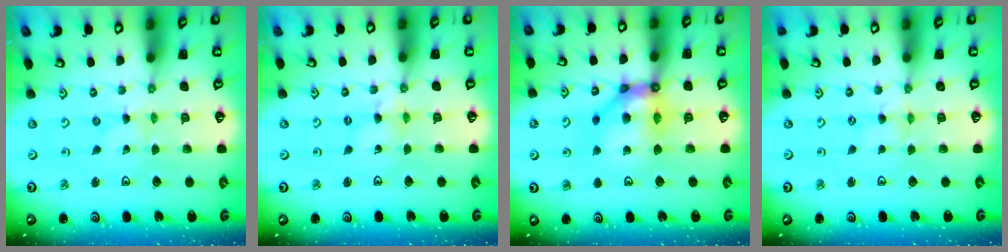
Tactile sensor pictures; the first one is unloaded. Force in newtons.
{"total": 2.0, "press": 2.0, "slide": 0.2}
{"total": 11.6, "press": 11.4, "slide": 1.9}
{"total": 0.0}